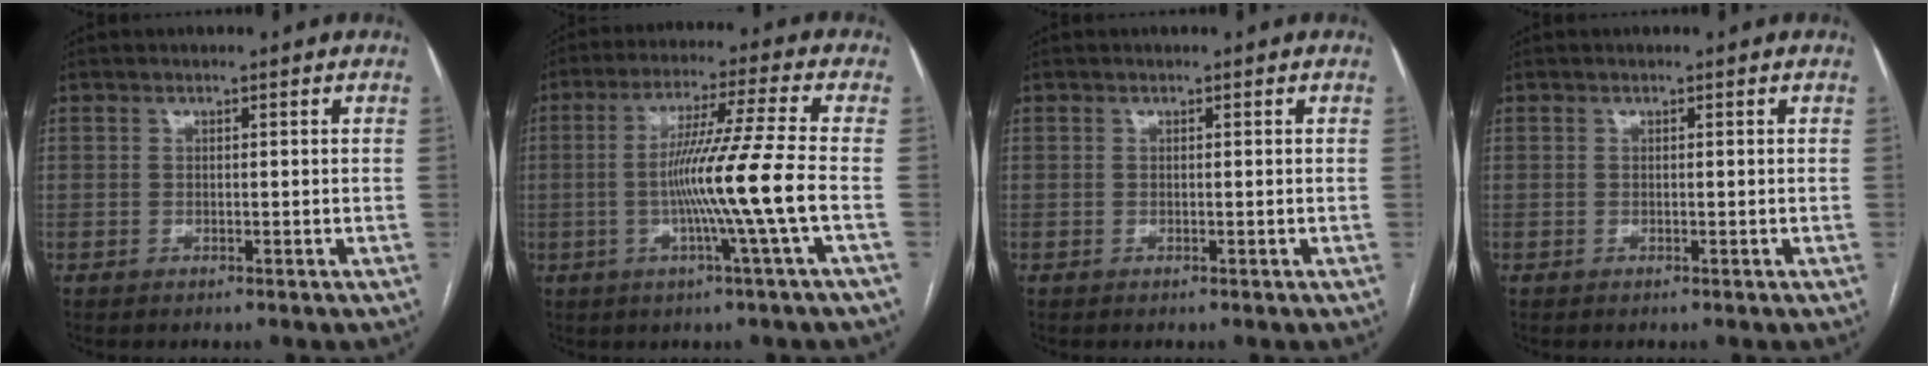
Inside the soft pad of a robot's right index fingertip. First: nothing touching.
{"total": 11.9, "force": [-2.4, -2.7, 11.3], "torque": [-0.203, -0.009, -0.045]}
{"total": 0.0}
{"total": 0.0}